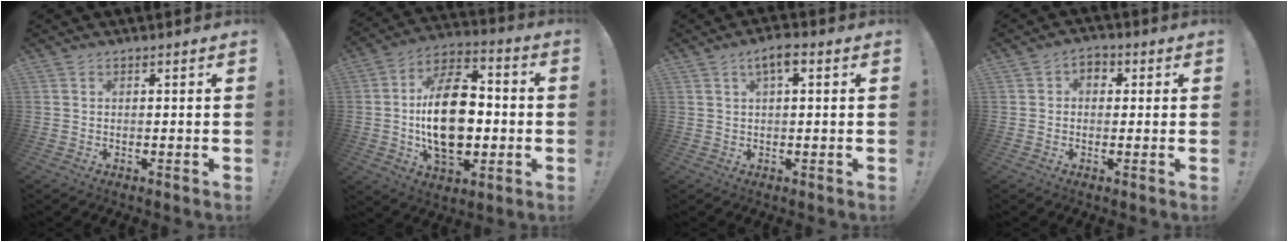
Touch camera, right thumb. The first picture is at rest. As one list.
[{"total": 22.5, "force": [-2.0, 13.6, 17.8], "torque": [-0.321, 0.011, -0.031]}, {"total": 4.2, "force": [1.6, 1.3, 3.7], "torque": [-0.059, 0.002, 0.023]}, {"total": 3.5, "force": [0.2, 2.9, 1.8], "torque": [-0.022, 0.001, 0.001]}]